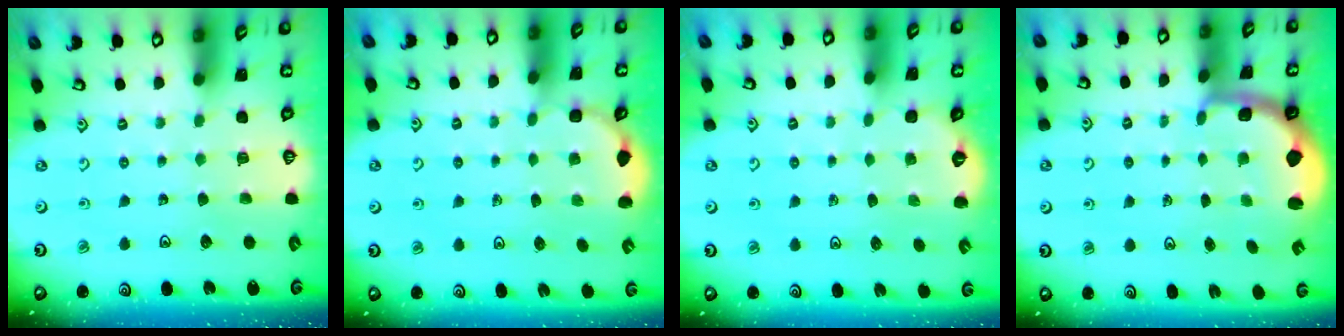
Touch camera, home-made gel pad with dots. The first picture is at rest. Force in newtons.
{"total": 2.5, "press": 2.2, "slide": 1.2}
{"total": 1.4, "press": 0.8, "slide": 1.2}
{"total": 3.0, "press": 2.2, "slide": 2.1}